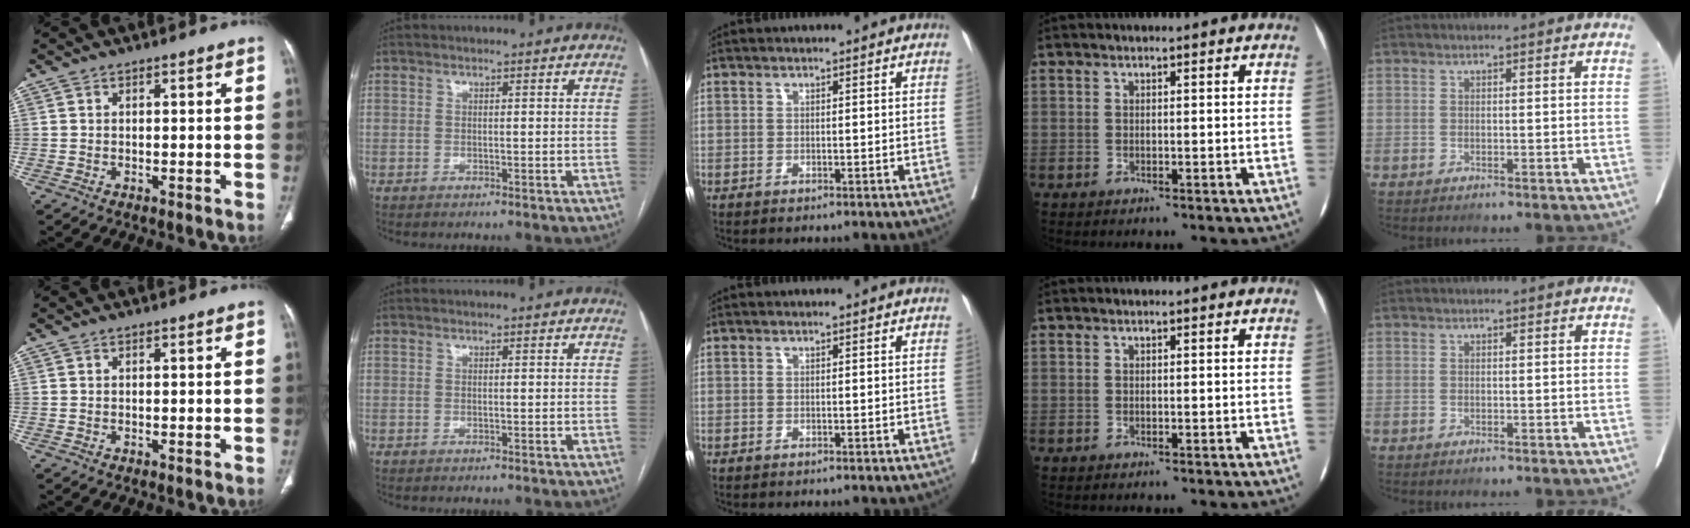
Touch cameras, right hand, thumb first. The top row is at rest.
{}